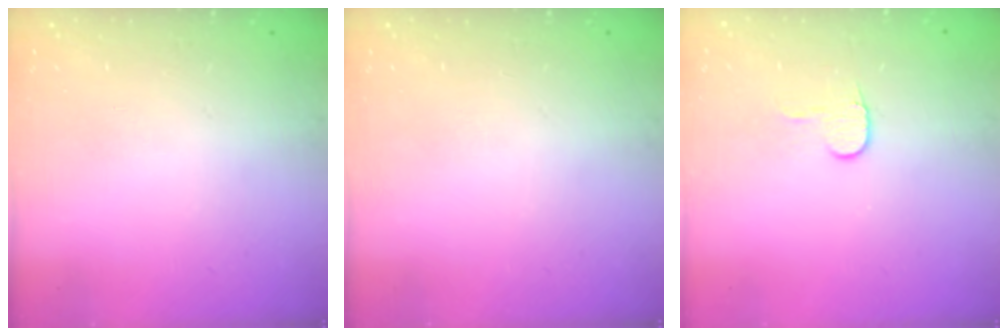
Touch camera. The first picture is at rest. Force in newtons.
{"total": 0.0}
{"total": 5.5, "press": 5.4, "slide": 0.5}